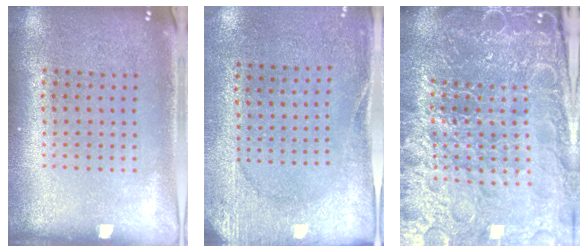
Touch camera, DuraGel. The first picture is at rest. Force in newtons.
{"total": 2.7, "press": 2.3, "slide": 1.3}
{"total": 6.5, "press": 5.7, "slide": 3.1}